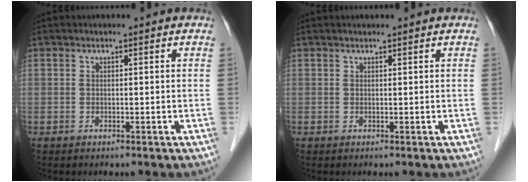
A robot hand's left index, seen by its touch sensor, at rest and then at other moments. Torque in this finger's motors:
{"motor_torque": [0.30, -0.13, 0.03, 0.00]}